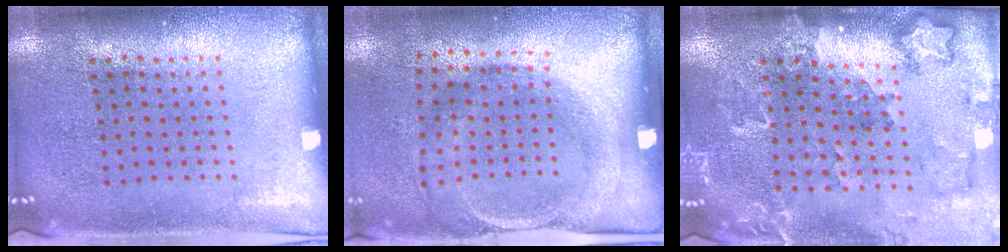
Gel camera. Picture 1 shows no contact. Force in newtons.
{"total": 1.9, "press": 1.2, "slide": 1.5}
{"total": 1.8, "press": 1.8, "slide": 0.2}